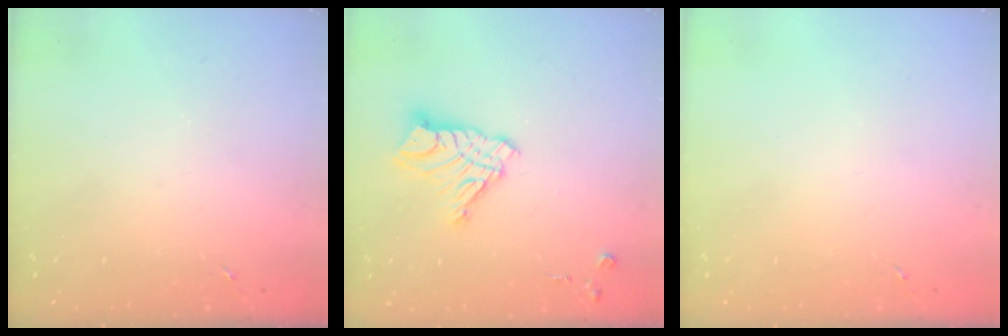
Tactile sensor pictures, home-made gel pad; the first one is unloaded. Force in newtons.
{"total": 11.6, "press": 11.6, "slide": 1.0}
{"total": 0.0}